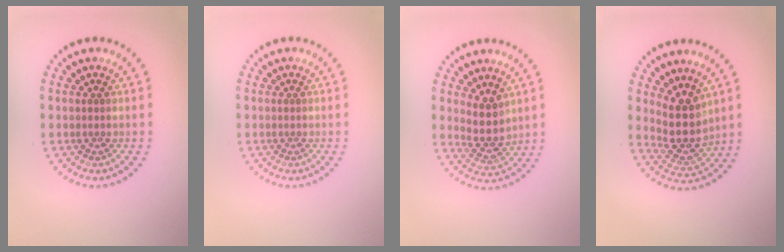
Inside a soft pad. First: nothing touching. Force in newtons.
{"total": 0.0}
{"total": 2.7, "press": 2.2, "slide": 1.6}
{"total": 4.0, "press": 3.4, "slide": 2.2}